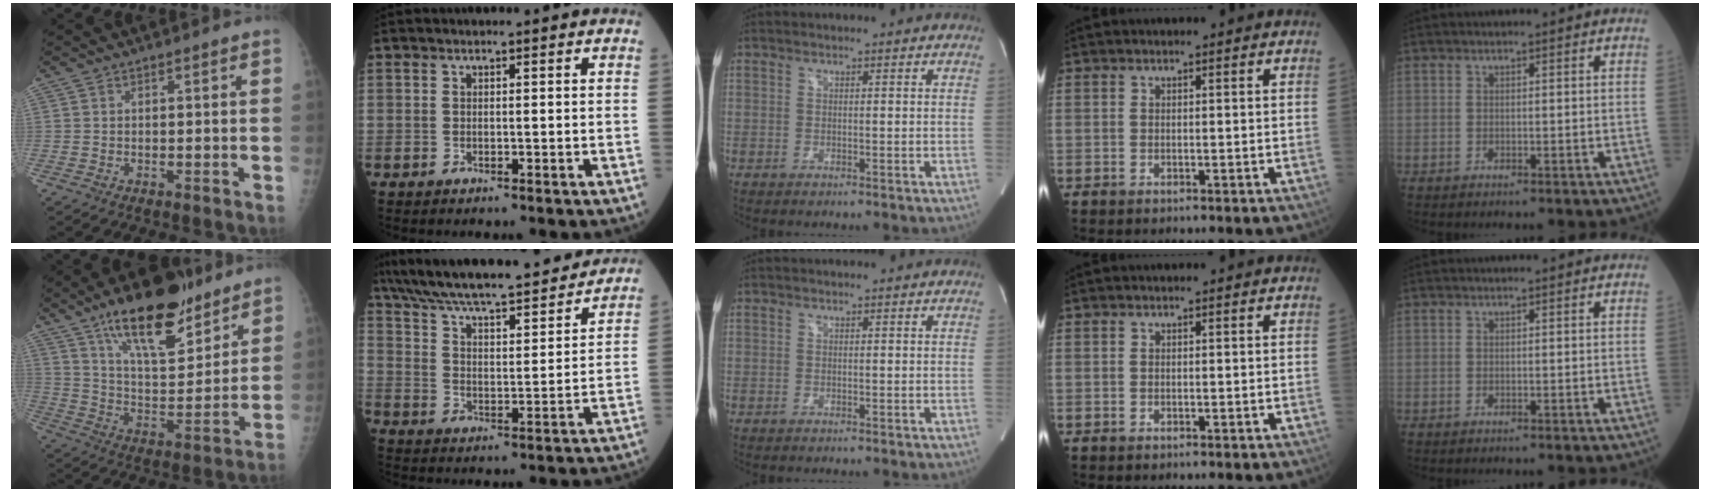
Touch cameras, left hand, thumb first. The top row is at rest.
{"thumb": {"total": 20.0, "force": [13.4, 7.6, 12.7], "torque": [-0.169, -0.071, 0.229]}, "index": {"total": 22.4, "force": [19.9, 3.0, 9.8], "torque": [-0.170, 0.007, 0.293]}}